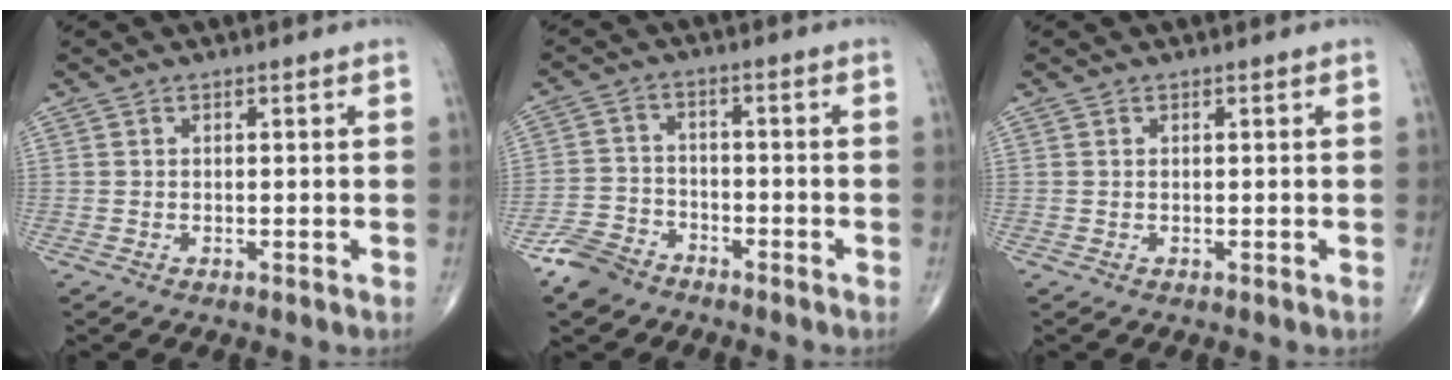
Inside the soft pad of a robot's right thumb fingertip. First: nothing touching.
{"total": 6.3, "force": [-5.0, 3.6, 1.5], "torque": [-0.025, 0.019, -0.102]}
{"total": 0.0}